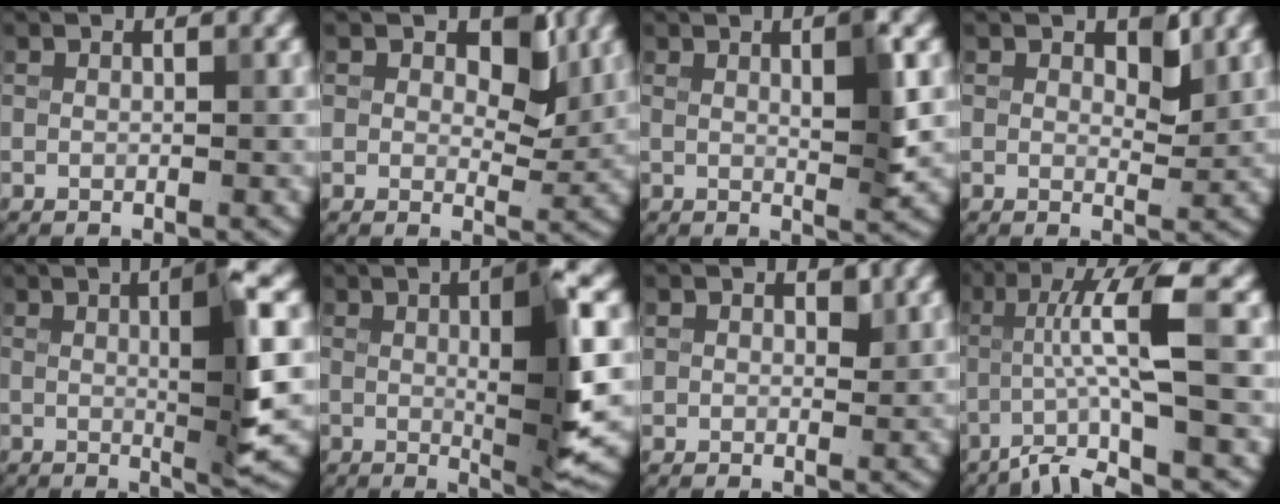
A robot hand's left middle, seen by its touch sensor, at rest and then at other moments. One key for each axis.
{"total": 4.4, "fx": 1.6, "fy": 2.8, "fz": 3.0, "tx": -0.041, "ty": -0.005, "tz": 0.018}
{"total": 3.6, "fx": 1.0, "fy": 0.6, "fz": 3.4, "tx": -0.044, "ty": -0.004, "tz": 0.015}
{"total": 1.8, "fx": 1.0, "fy": 0.9, "fz": 1.3, "tx": -0.019, "ty": -0.005, "tz": 0.014}
{"total": 6.4, "fx": 1.1, "fy": 0.8, "fz": 6.2, "tx": -0.088, "ty": 0.004, "tz": 0.019}
{"total": 8.3, "fx": 1.2, "fy": 1.3, "fz": 8.1, "tx": -0.112, "ty": -0.001, "tz": 0.023}
{"total": 1.4, "fx": 0.7, "fy": 1.2, "fz": 0.3, "tx": -0.008, "ty": -0.002, "tz": 0.011}
{"total": 5.8, "fx": -1.7, "fy": 0.0, "fz": 5.5, "tx": -0.106, "ty": 0.011, "tz": -0.034}